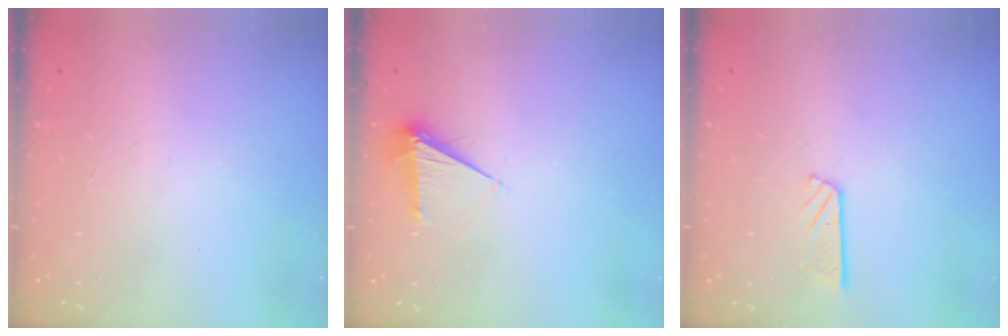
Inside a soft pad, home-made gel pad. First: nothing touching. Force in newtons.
{"total": 5.4, "press": 5.4, "slide": 0.8}
{"total": 4.3, "press": 4.3, "slide": 0.2}